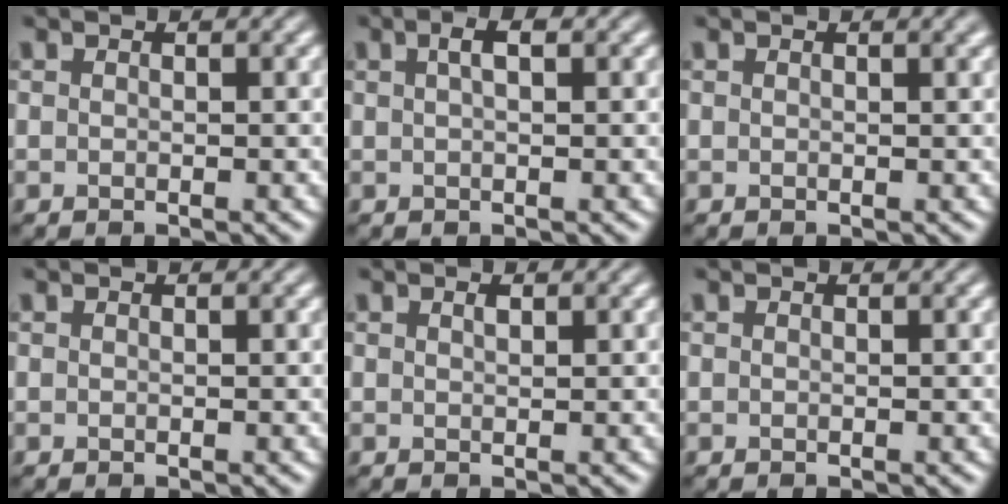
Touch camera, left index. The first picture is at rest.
{"total": 1.5, "force": [0.5, 0.4, 1.4], "torque": [-0.026, 0.007, 0.010]}
{"total": 0.7, "force": [0.4, 0.2, 0.6], "torque": [-0.005, 0.005, 0.006]}
{"total": 0.0}
{"total": 0.6, "force": [0.3, 0.2, 0.4], "torque": [-0.008, -0.001, 0.008]}
{"total": 0.0}